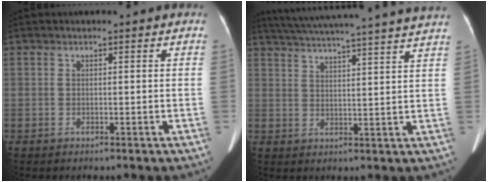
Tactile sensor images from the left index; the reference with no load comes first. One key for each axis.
{"total": 23.4, "fx": 21.2, "fy": -1.1, "fz": 9.8, "tx": -0.161, "ty": -0.023, "tz": 0.278}